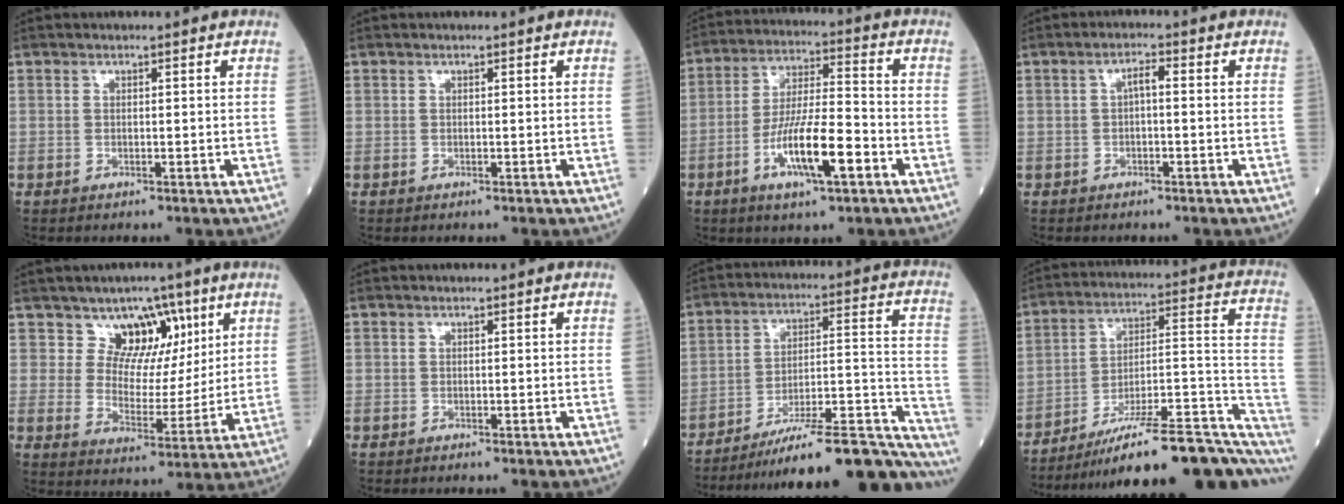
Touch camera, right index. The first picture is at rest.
{"total": 0.0}
{"total": 11.5, "force": [-4.7, 1.8, 10.4], "torque": [-0.193, -0.003, -0.081]}
{"total": 2.0, "force": [0.0, 0.5, 1.9], "torque": [-0.031, 0.006, 0.000]}
{"total": 7.8, "force": [4.8, 5.4, 2.8], "torque": [-0.031, 0.003, 0.083]}
{"total": 0.0}
{"total": 26.2, "force": [-23.2, 1.6, 12.1], "torque": [-0.091, 0.019, -0.329]}
{"total": 23.7, "force": [-16.9, 4.3, 16.1], "torque": [-0.157, 0.029, -0.246]}